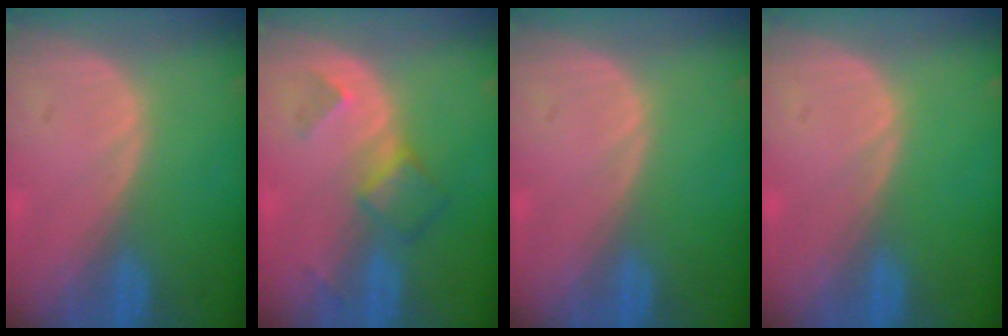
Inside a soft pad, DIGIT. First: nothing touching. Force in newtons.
{"total": 4.8, "press": 4.3, "slide": 2.1}
{"total": 0.0}
{"total": 0.0}